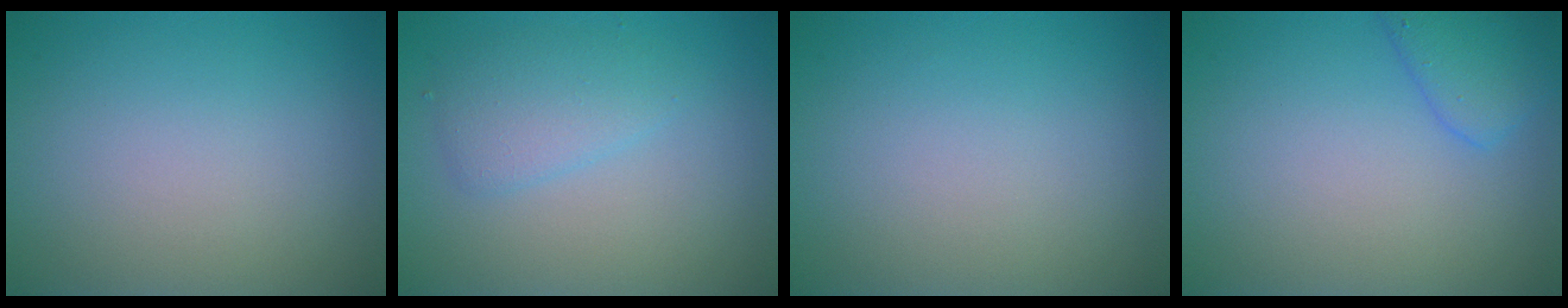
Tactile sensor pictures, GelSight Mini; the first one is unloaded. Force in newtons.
{"total": 2.6, "press": 2.6, "slide": 0.0}
{"total": 0.0}
{"total": 2.7, "press": 2.7, "slide": 0.2}